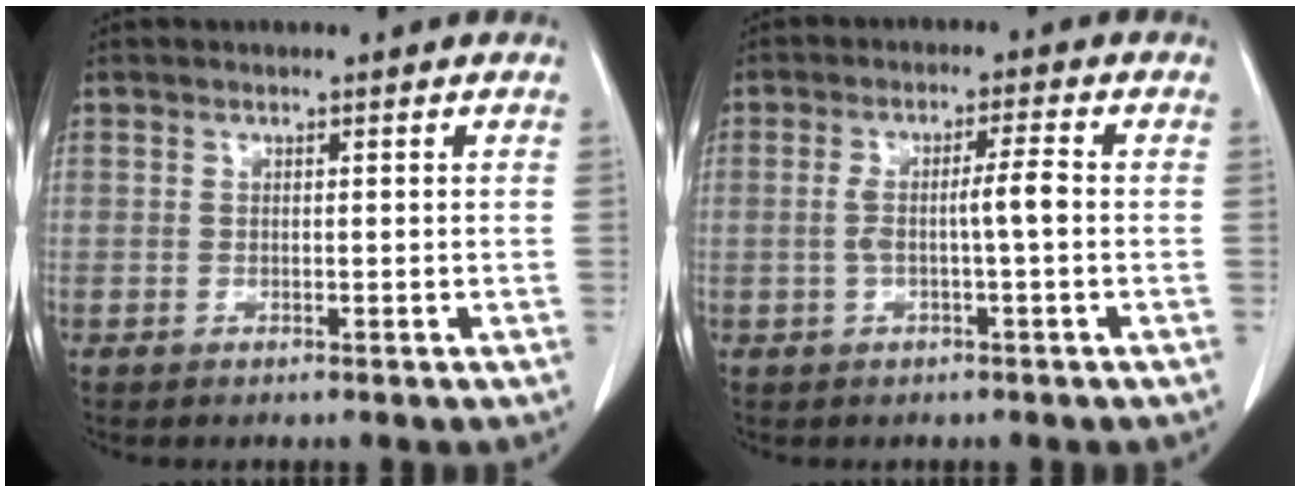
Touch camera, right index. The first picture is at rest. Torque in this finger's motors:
{"motor_torque": [0.27, -0.12, 0.15, 0.06]}